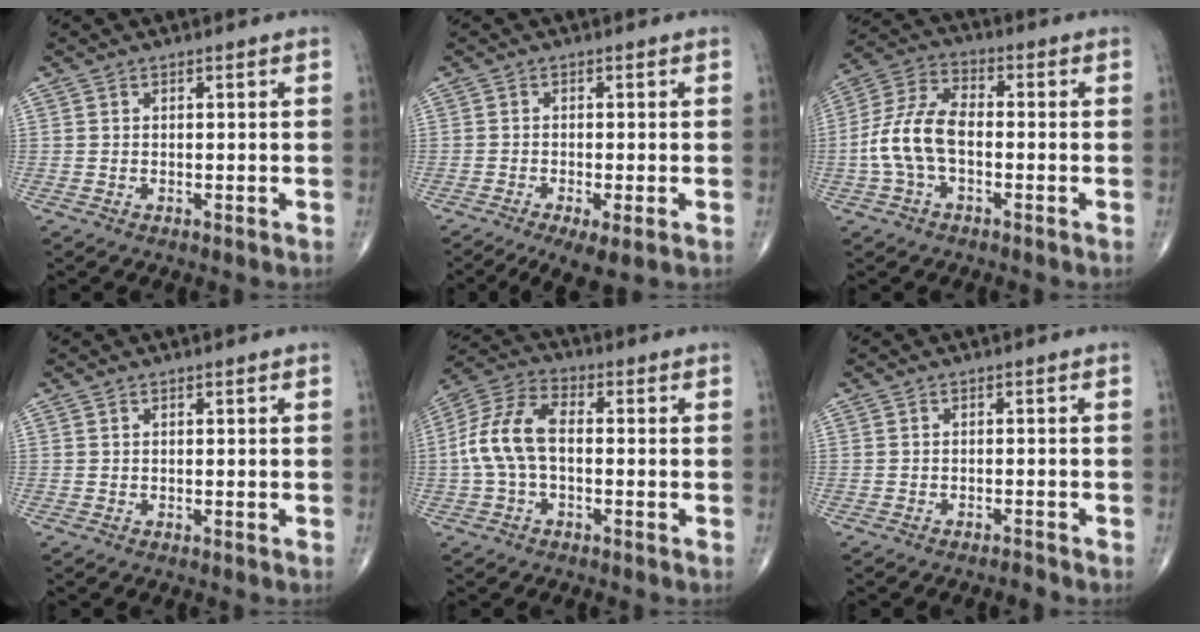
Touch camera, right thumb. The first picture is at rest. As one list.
[{"total": 5.9, "force": [-3.1, 1.6, 4.8], "torque": [-0.087, -0.010, -0.053]}, {"total": 10.4, "force": [-1.9, 5.7, 8.4], "torque": [-0.180, 0.035, -0.045]}, {"total": 0.0}, {"total": 10.2, "force": [-0.8, 5.7, 8.5], "torque": [-0.183, 0.034, -0.022]}, {"total": 1.0, "force": [-1.0, 0.0, 0.0], "torque": [-0.003, 0.006, -0.016]}]